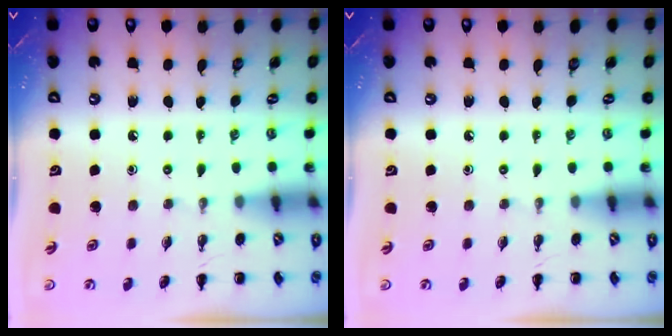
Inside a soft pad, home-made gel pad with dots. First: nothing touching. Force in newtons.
{"total": 0.0}